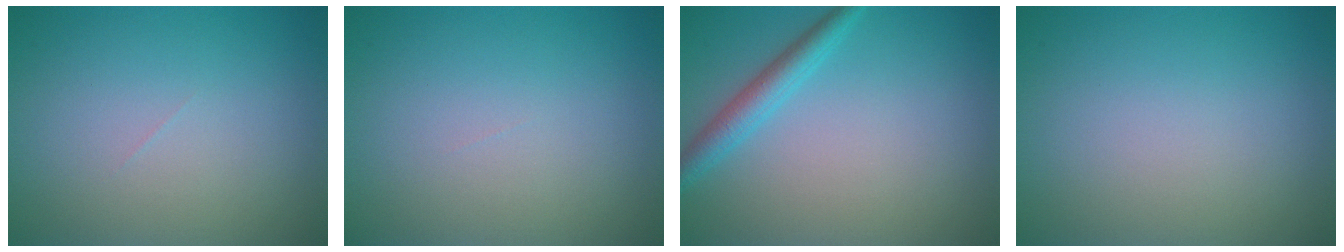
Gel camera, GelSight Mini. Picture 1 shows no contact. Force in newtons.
{"total": 0.0}
{"total": 2.6, "press": 2.6, "slide": 0.1}
{"total": 0.0}